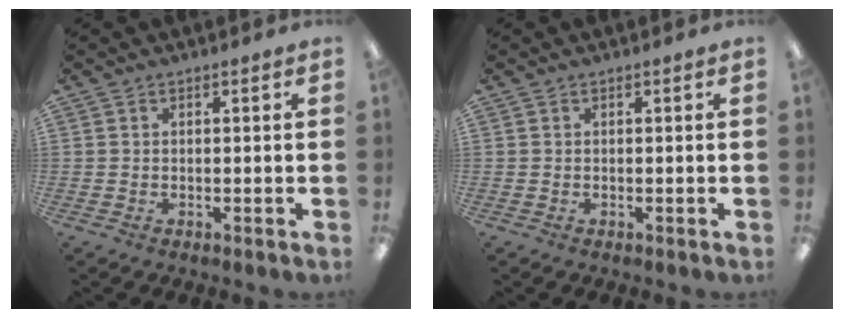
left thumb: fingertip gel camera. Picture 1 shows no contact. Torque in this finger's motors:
{"motor_torque": [0.00, 0.00, 0.02, -0.02, 0.00]}